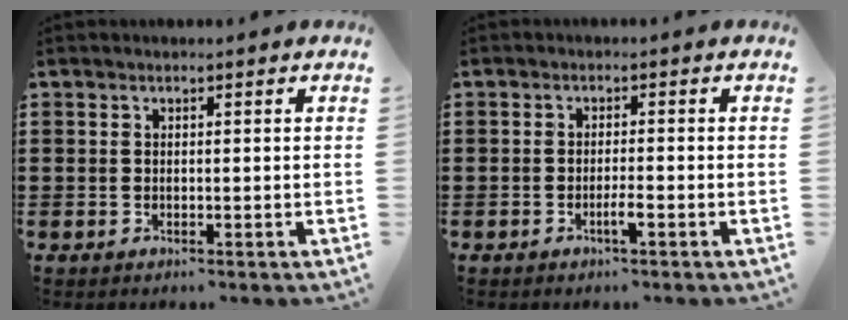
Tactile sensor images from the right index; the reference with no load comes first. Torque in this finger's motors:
{"motor_torque": [1.03, 0.62, 0.07, 0.03]}